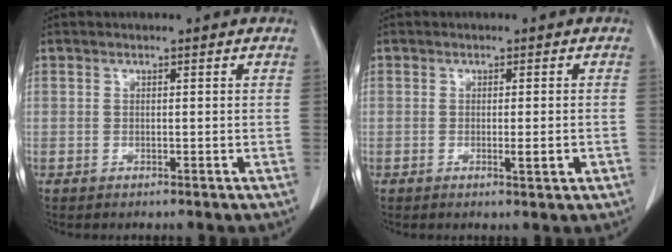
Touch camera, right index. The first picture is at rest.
{"total": 2.3, "force": [-0.7, 0.2, 2.2], "torque": [-0.030, -0.004, -0.009]}